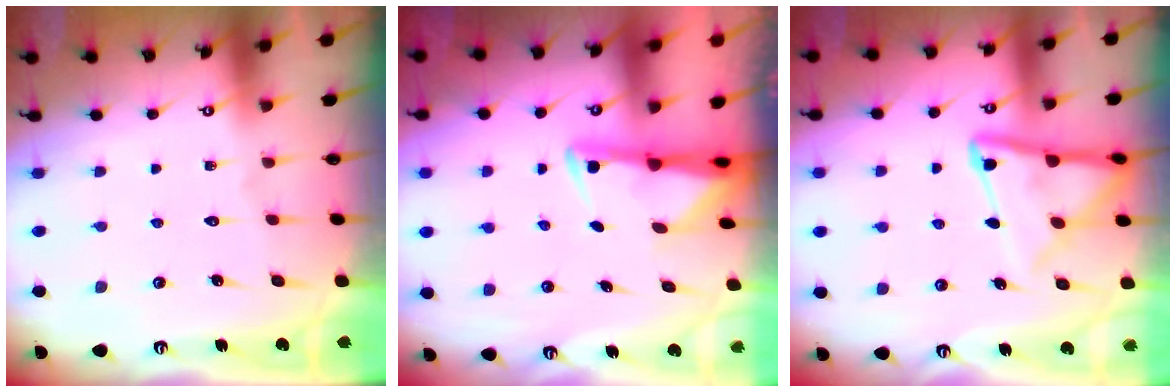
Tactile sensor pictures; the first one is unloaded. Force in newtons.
{"total": 2.9, "press": 2.8, "slide": 0.7}
{"total": 10.4, "press": 10.3, "slide": 1.0}